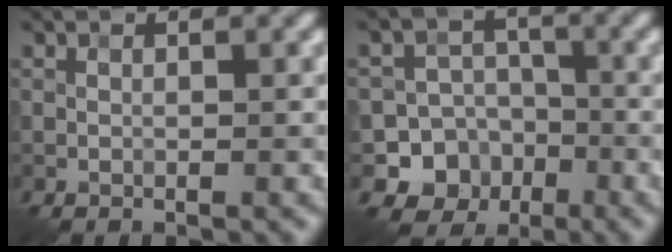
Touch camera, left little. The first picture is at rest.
{"total": 9.0, "force": [-4.1, 7.9, 1.2], "torque": [0.007, -0.020, -0.083]}